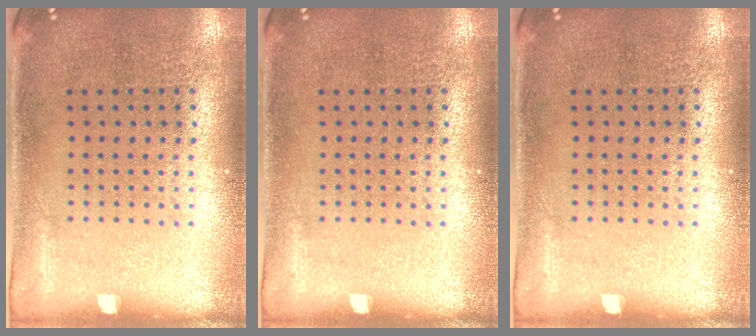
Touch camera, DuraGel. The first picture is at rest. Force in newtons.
{"total": 0.0}
{"total": 0.0}